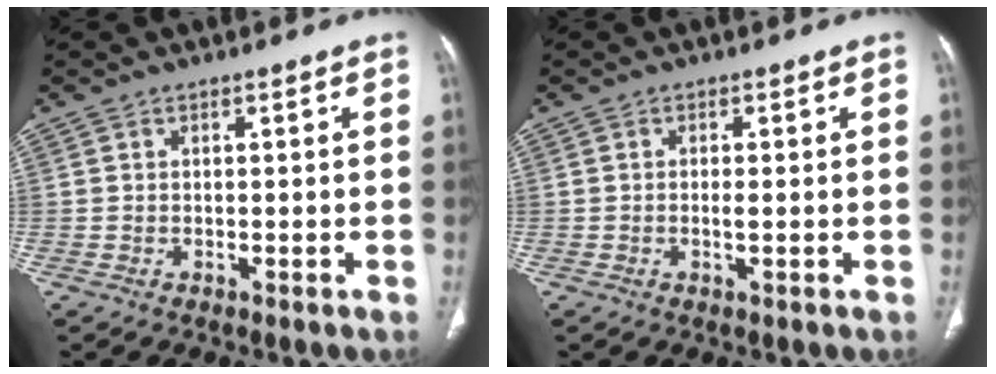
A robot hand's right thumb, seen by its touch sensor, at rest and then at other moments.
{"total": 1.3, "force": [-0.2, 0.2, 1.3], "torque": [-0.028, -0.003, -0.003]}